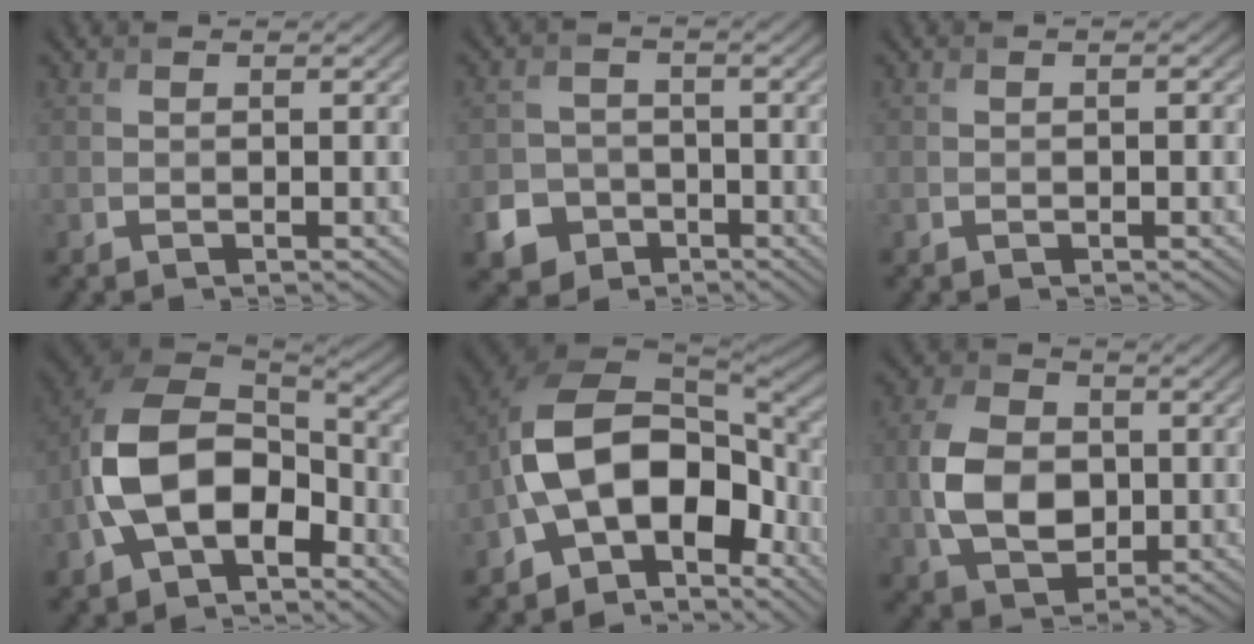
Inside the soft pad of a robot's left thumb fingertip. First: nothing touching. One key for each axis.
{"total": 7.0, "fx": -3.8, "fy": 5.6, "fz": 1.8, "tx": -0.031, "ty": -0.019, "tz": -0.088}
{"total": 0.6, "fx": -0.4, "fy": 0.1, "fz": 0.5, "tx": -0.006, "ty": 0.001, "tz": -0.007}
{"total": 13.7, "fx": -4.4, "fy": 8.7, "fz": 9.6, "tx": -0.213, "ty": -0.009, "tz": -0.095}
{"total": 15.2, "fx": -4.6, "fy": 9.5, "fz": 10.9, "tx": -0.211, "ty": -0.021, "tz": -0.090}
{"total": 9.3, "fx": -0.7, "fy": 6.5, "fz": 6.5, "tx": -0.149, "ty": 0.000, "tz": -0.020}